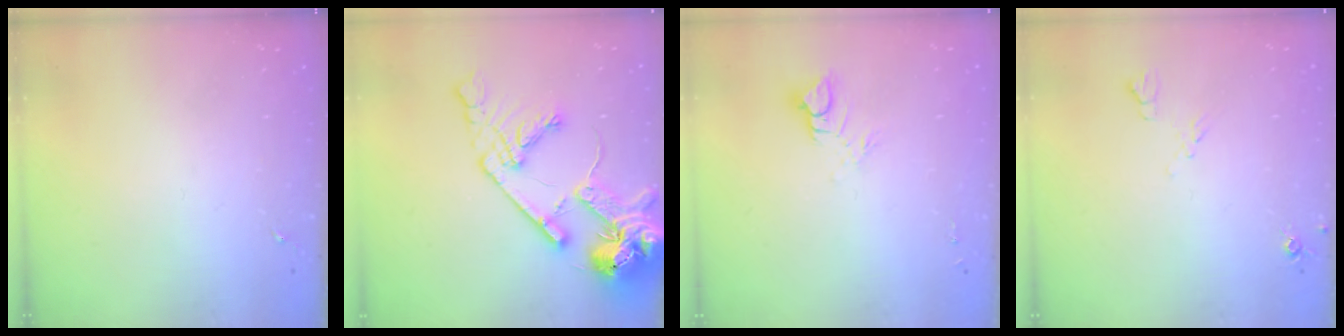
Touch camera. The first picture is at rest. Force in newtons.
{"total": 19.0, "press": 18.8, "slide": 2.9}
{"total": 6.3, "press": 6.3, "slide": 0.5}
{"total": 6.2, "press": 6.2, "slide": 1.0}